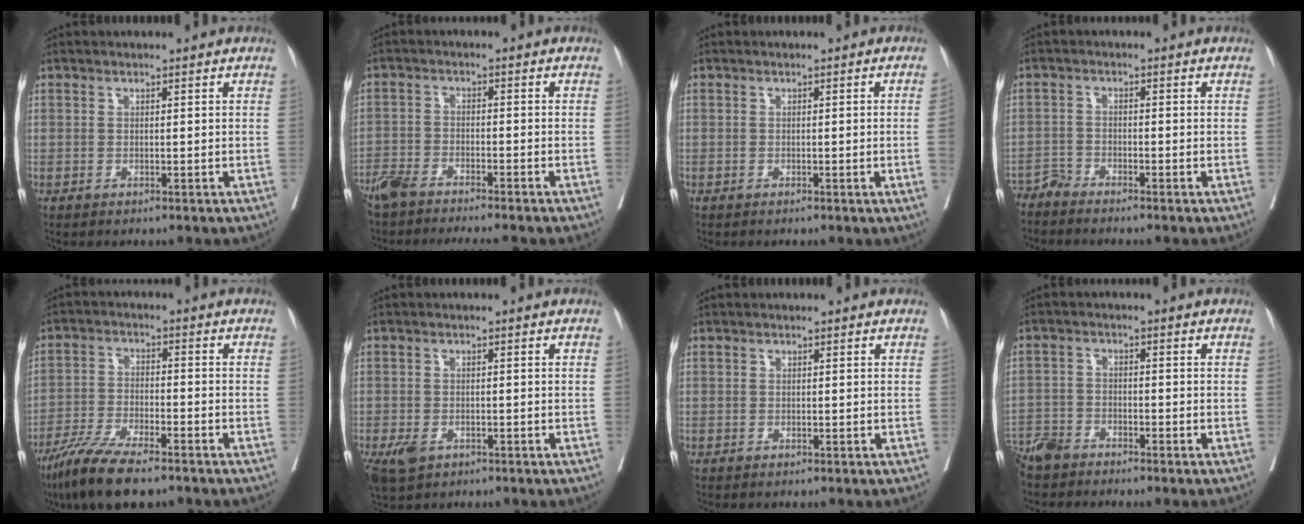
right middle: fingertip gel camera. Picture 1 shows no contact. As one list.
[{"total": 9.8, "force": [-8.7, 0.9, 4.4], "torque": [-0.068, -0.012, -0.141]}, {"total": 1.7, "force": [-0.3, -0.6, 1.6], "torque": [-0.017, -0.001, -0.003]}, {"total": 2.3, "force": [-2.2, -0.5, -0.3], "torque": [0.011, -0.009, -0.046]}, {"total": 10.7, "force": [-8.1, 2.2, 6.7], "torque": [-0.122, -0.023, -0.144]}, {"total": 4.4, "force": [-2.3, 2.8, 2.5], "torque": [-0.049, -0.006, -0.032]}, {"total": 0.0}, {"total": 4.2, "force": [-4.0, 0.8, 0.9], "torque": [-0.009, -0.010, -0.080]}]